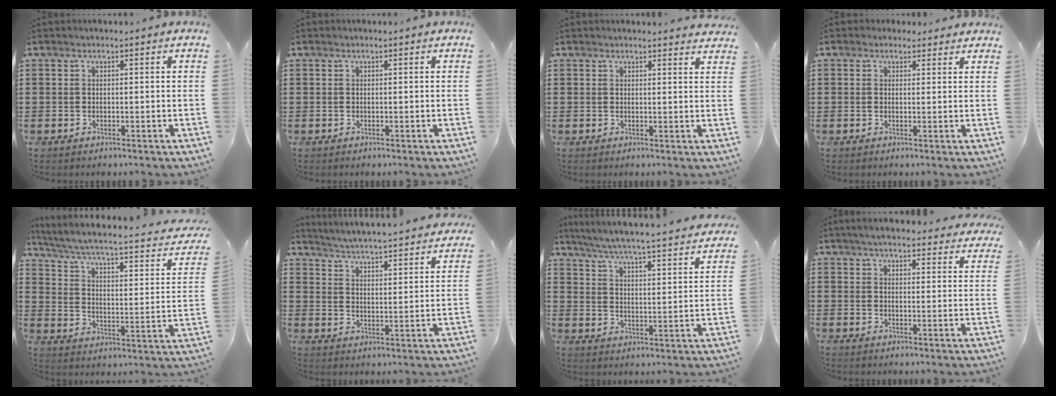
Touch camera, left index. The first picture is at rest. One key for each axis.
{"total": 0.0}
{"total": 1.7, "fx": 1.7, "fy": 0.1, "fz": 0.3, "tx": -0.001, "ty": -0.003, "tz": 0.032}
{"total": 1.6, "fx": 1.3, "fy": 0.9, "fz": 0.3, "tx": -0.010, "ty": 0.008, "tz": 0.024}
{"total": 4.6, "fx": 2.7, "fy": 0.5, "fz": 3.7, "tx": -0.086, "ty": -0.029, "tz": 0.035}
{"total": 4.1, "fx": 4.0, "fy": -0.8, "fz": 0.8, "tx": -0.038, "ty": -0.039, "tz": 0.061}
{"total": 4.8, "fx": 4.4, "fy": -0.7, "fz": 1.8, "tx": -0.057, "ty": -0.045, "tz": 0.065}
{"total": 4.8, "fx": 4.5, "fy": 0.4, "fz": 1.5, "tx": -0.046, "ty": -0.017, "tz": 0.081}